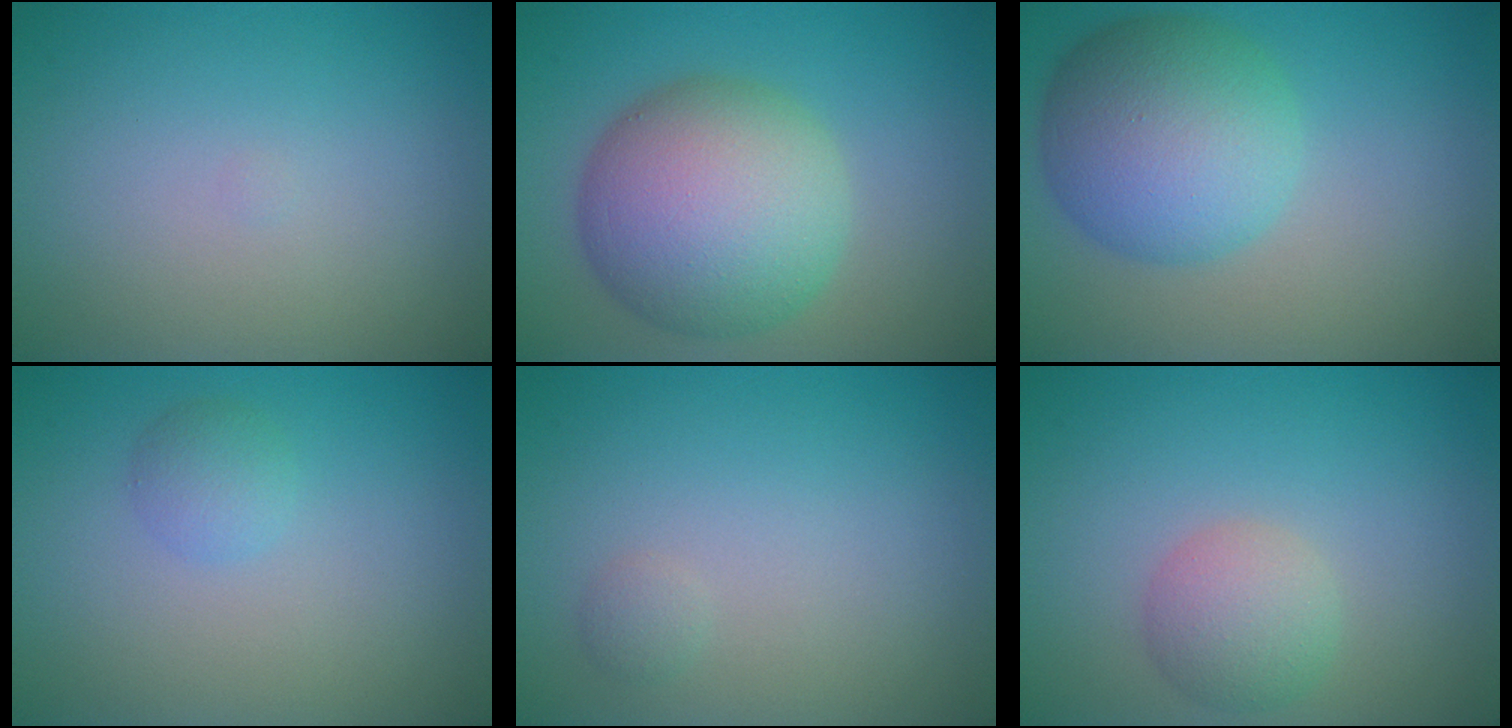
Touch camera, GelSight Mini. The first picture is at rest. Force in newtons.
{"total": 10.2, "press": 10.2, "slide": 0.3}
{"total": 8.1, "press": 8.1, "slide": 0.1}
{"total": 1.6, "press": 1.6, "slide": 0.1}
{"total": 0.7, "press": 0.7, "slide": 0.0}
{"total": 3.0, "press": 3.0, "slide": 0.1}